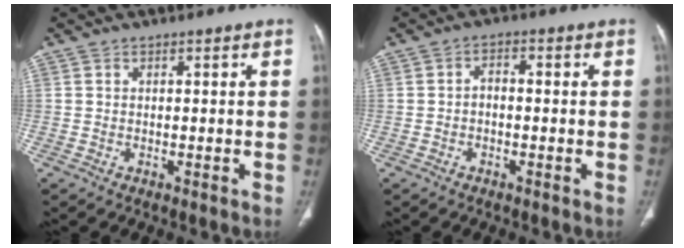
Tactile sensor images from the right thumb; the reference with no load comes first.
{"total": 2.1, "force": [-0.4, 1.3, 1.6], "torque": [-0.020, 0.013, -0.011]}